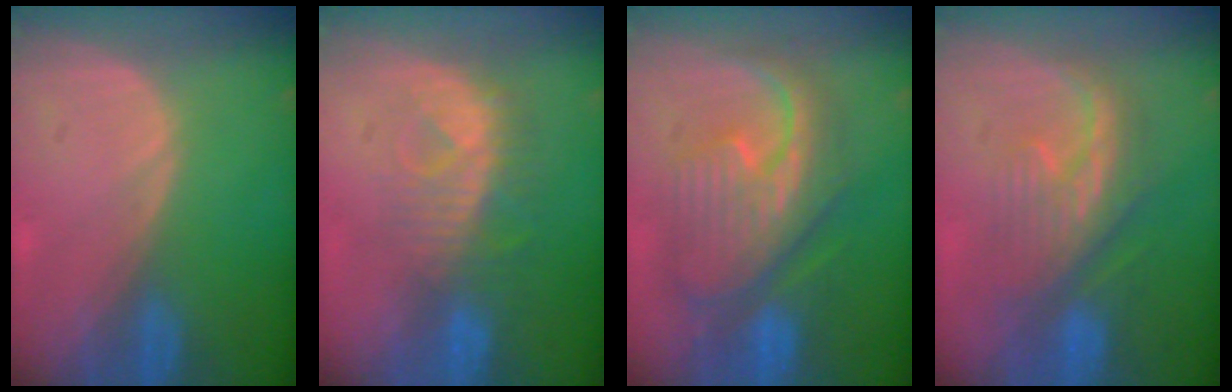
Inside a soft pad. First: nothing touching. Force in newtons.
{"total": 8.1, "press": 7.5, "slide": 3.1}
{"total": 11.4, "press": 11.3, "slide": 1.1}
{"total": 7.9, "press": 7.9, "slide": 1.0}